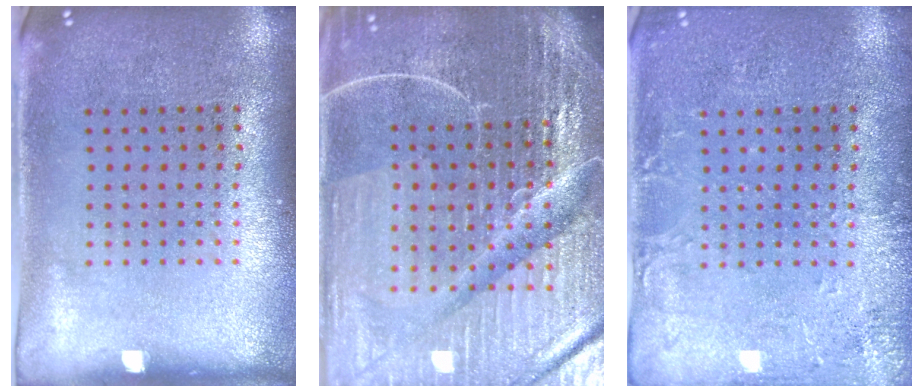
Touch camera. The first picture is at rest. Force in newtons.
{"total": 7.1, "press": 6.2, "slide": 3.5}
{"total": 2.5, "press": 2.5, "slide": 0.3}